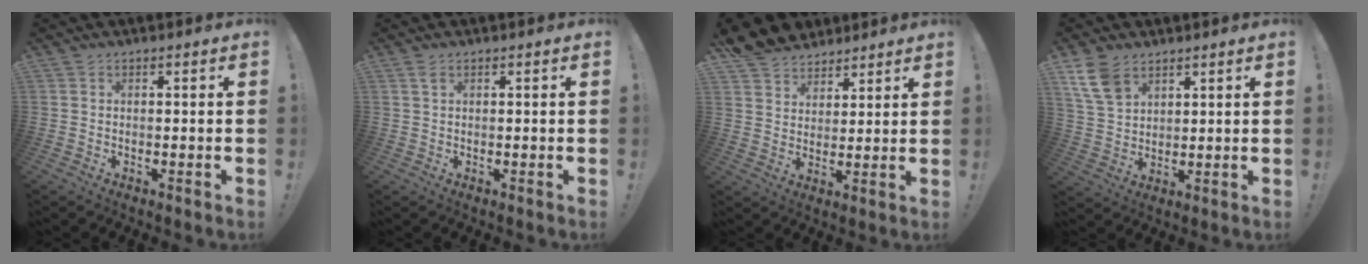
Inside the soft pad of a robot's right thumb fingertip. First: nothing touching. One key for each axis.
{"total": 1.4, "fx": 0.8, "fy": 0.6, "fz": 1.0, "tx": -0.015, "ty": -0.001, "tz": 0.014}
{"total": 8.1, "fx": 6.4, "fy": 4.9, "fz": 0.6, "tx": -0.023, "ty": -0.050, "tz": 0.130}
{"total": 9.7, "fx": 6.0, "fy": 5.9, "fz": 4.8, "tx": -0.093, "ty": -0.024, "tz": 0.119}